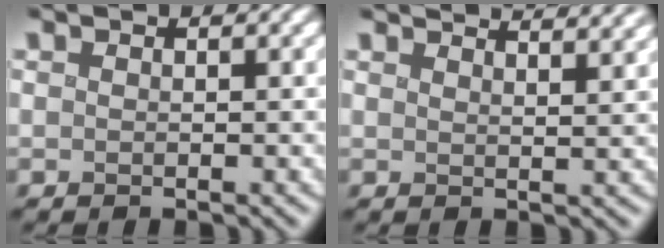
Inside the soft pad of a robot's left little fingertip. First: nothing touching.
{"total": 6.0, "force": [5.3, 1.6, 2.5], "torque": [-0.007, 0.032, 0.032]}